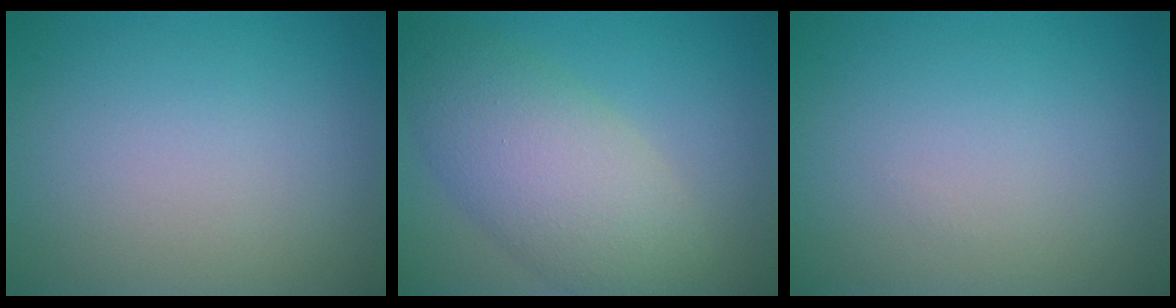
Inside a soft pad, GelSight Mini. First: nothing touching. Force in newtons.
{"total": 7.2, "press": 7.2, "slide": 0.4}
{"total": 0.0}